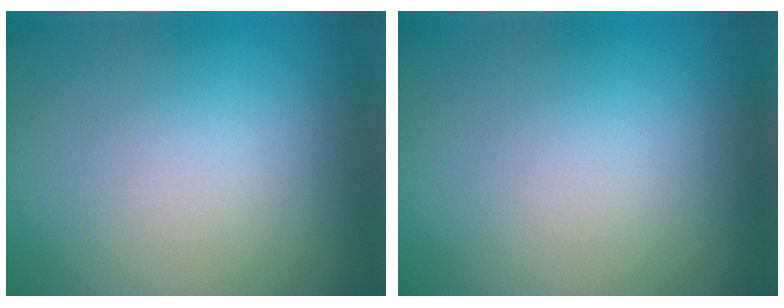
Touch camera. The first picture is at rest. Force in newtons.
{"total": 0.0}